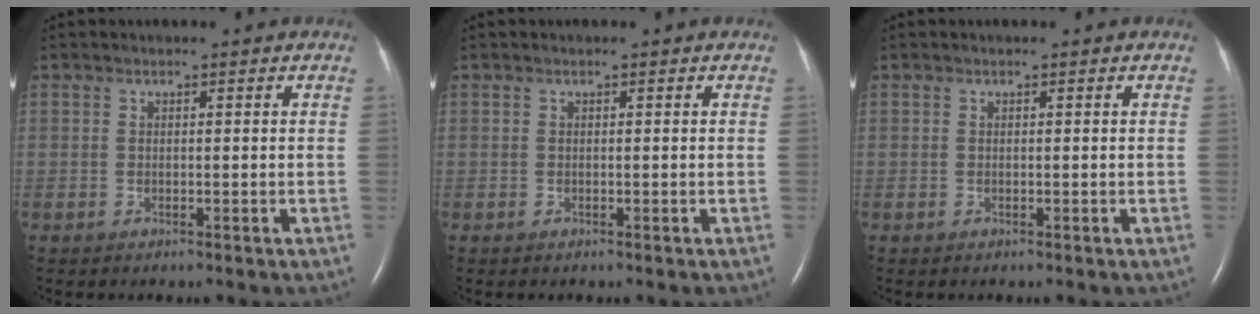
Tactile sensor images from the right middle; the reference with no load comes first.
{"total": 0.0}
{"total": 0.0}